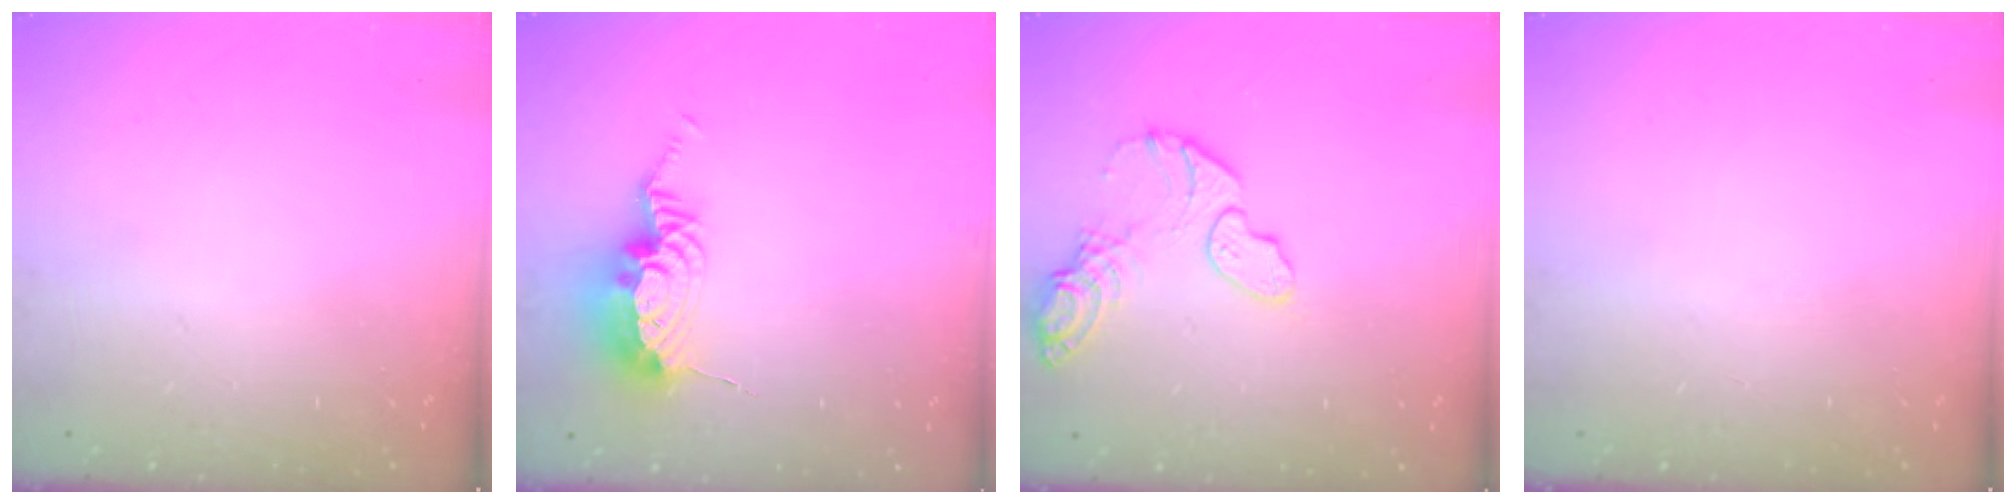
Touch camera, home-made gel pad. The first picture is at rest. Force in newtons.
{"total": 11.2, "press": 11.1, "slide": 1.2}
{"total": 13.2, "press": 11.5, "slide": 6.5}
{"total": 0.0}